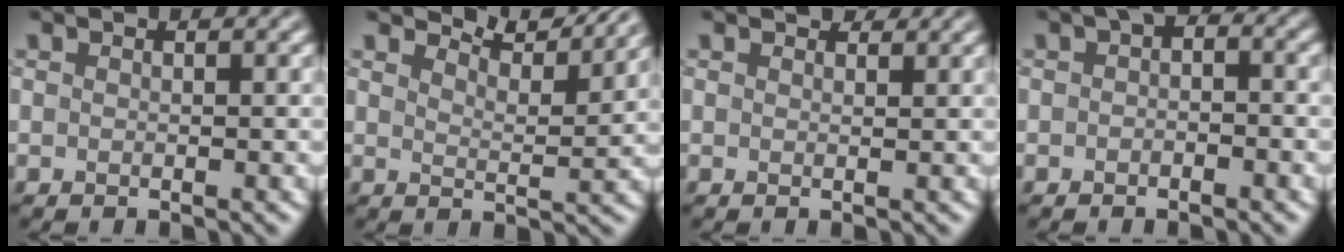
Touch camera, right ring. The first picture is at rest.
{"total": 5.2, "force": [4.9, 0.6, 1.6], "torque": [-0.033, 0.003, 0.068]}
{"total": 1.6, "force": [1.4, 0.7, 0.6], "torque": [-0.011, -0.003, 0.019]}
{"total": 2.0, "force": [0.2, 1.2, 1.5], "torque": [-0.020, 0.008, -0.003]}